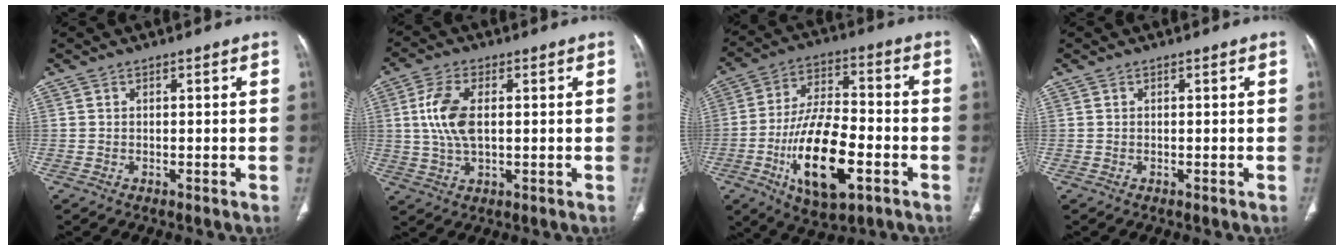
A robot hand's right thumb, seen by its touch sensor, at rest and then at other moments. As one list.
[{"total": 8.5, "force": [1.1, 4.4, 7.2], "torque": [-0.157, 0.002, 0.022]}, {"total": 18.1, "force": [-6.3, 8.0, 15.0], "torque": [-0.260, 0.024, -0.100]}, {"total": 0.0}]